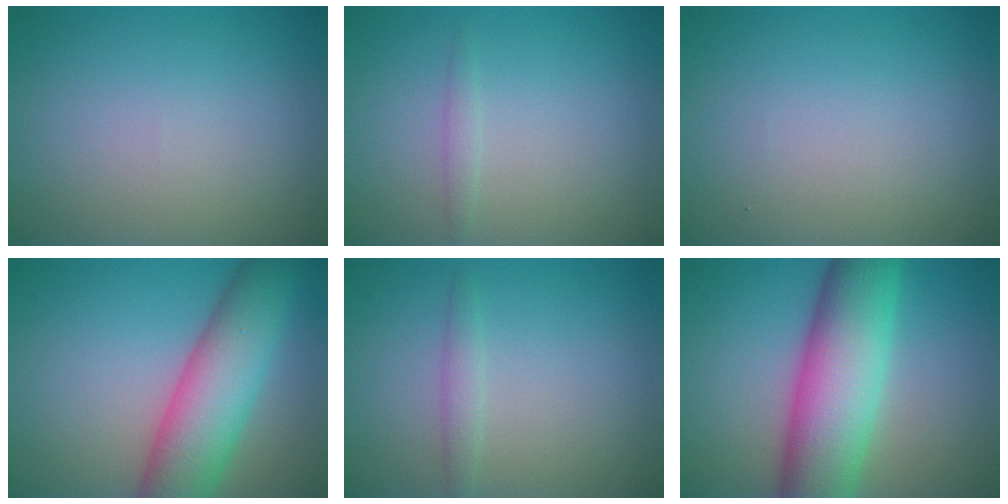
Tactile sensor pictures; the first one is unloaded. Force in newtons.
{"total": 0.8, "press": 0.8, "slide": 0.0}
{"total": 0.0}
{"total": 9.0, "press": 9.0, "slide": 0.2}
{"total": 1.3, "press": 1.3, "slide": 0.1}
{"total": 11.2, "press": 11.2, "slide": 0.4}